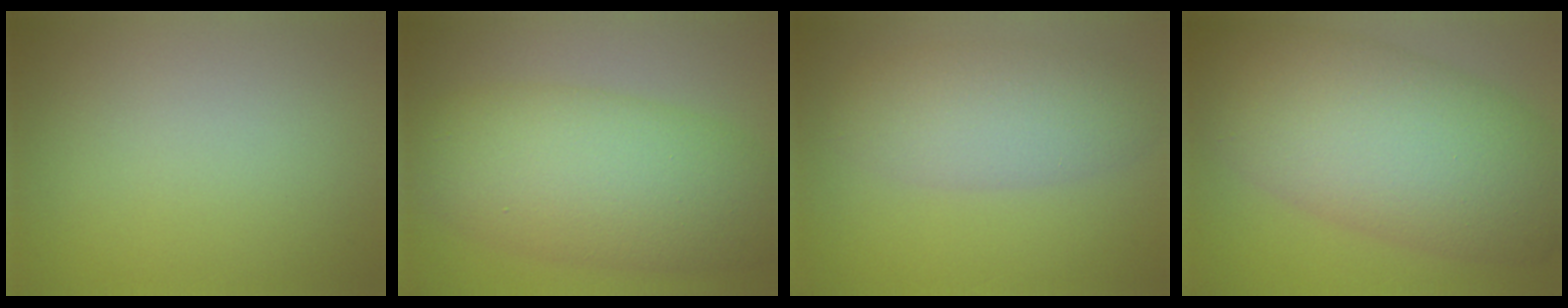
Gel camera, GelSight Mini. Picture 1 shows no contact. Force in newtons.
{"total": 9.1, "press": 9.1, "slide": 0.2}
{"total": 4.9, "press": 4.8, "slide": 0.4}
{"total": 12.3, "press": 12.3, "slide": 0.4}